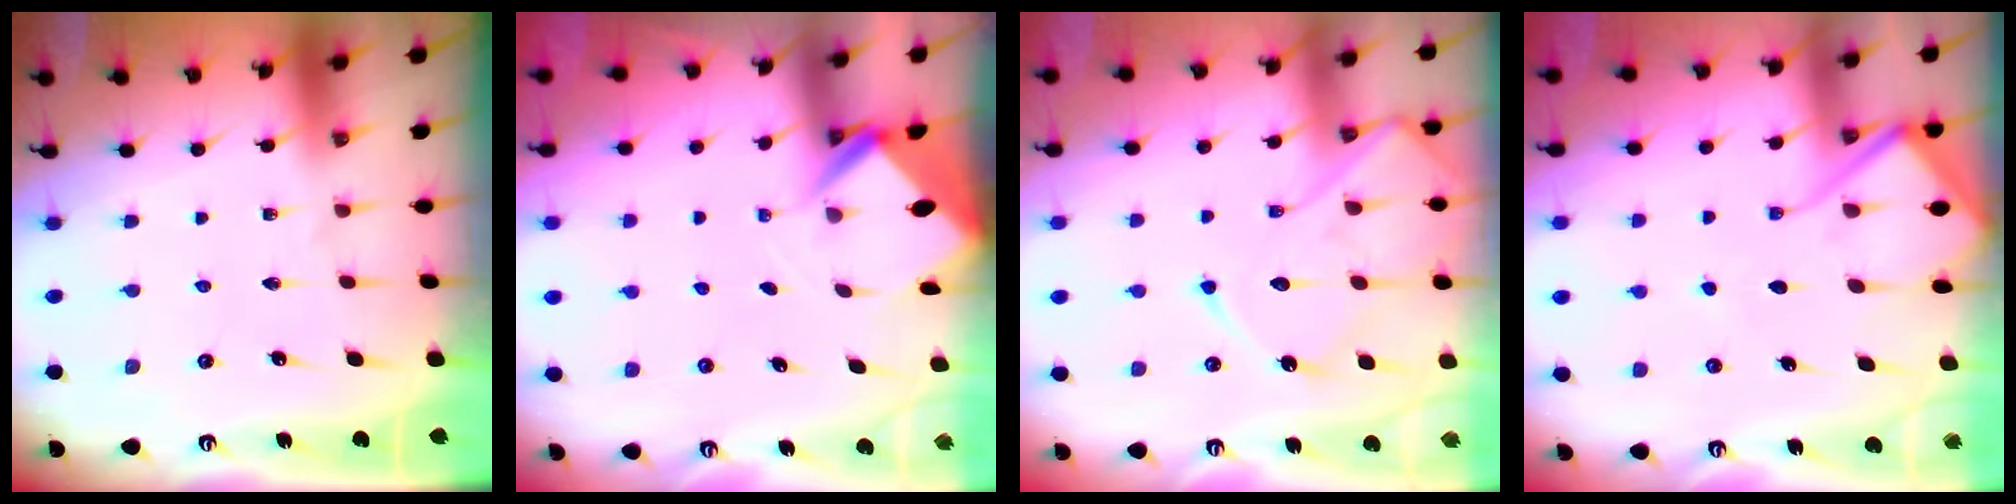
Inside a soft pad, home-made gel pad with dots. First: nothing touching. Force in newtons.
{"total": 2.6, "press": 2.6, "slide": 0.1}
{"total": 14.4, "press": 14.3, "slide": 1.2}
{"total": 9.6, "press": 9.6, "slide": 0.9}